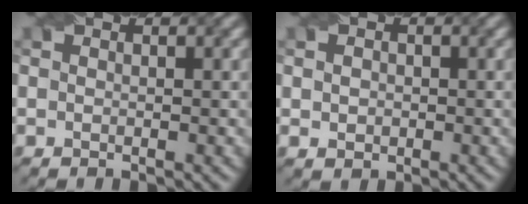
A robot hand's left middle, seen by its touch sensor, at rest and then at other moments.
{"total": 1.6, "force": [0.0, 1.4, 0.8], "torque": [-0.012, -0.002, 0.006]}